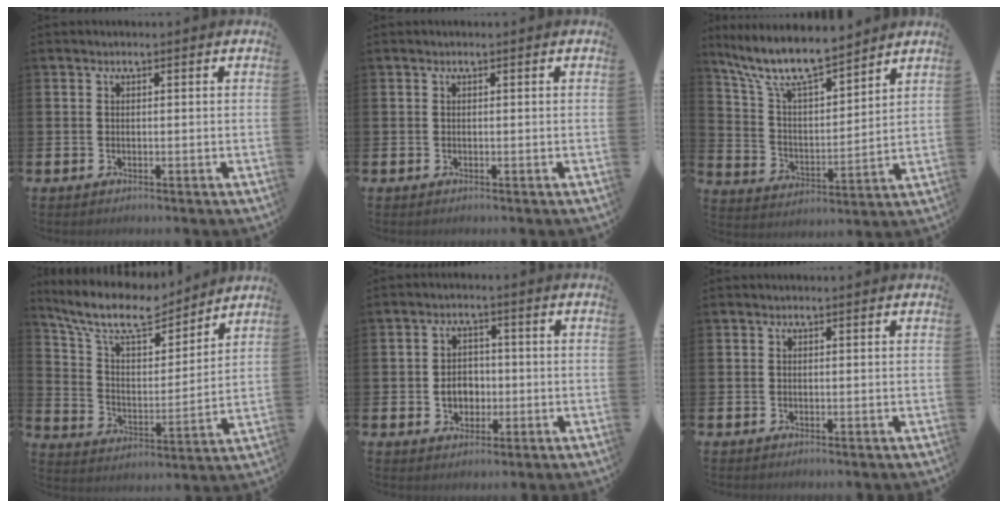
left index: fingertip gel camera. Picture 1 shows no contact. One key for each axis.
{"total": 0.0}
{"total": 10.7, "fx": 9.3, "fy": 2.2, "fz": 4.8, "tx": -0.132, "ty": -0.049, "tz": 0.166}
{"total": 11.0, "fx": 9.6, "fy": 3.1, "fz": 4.4, "tx": -0.120, "ty": -0.059, "tz": 0.167}
{"total": 3.9, "fx": -0.6, "fy": 3.2, "fz": 2.2, "tx": -0.026, "ty": 0.000, "tz": -0.022}
{"total": 0.0}